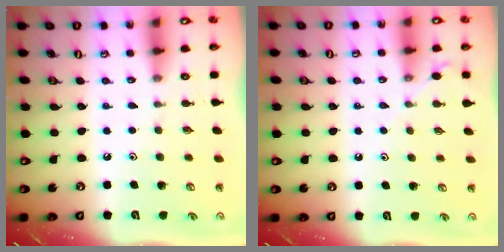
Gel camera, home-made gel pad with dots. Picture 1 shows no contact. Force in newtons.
{"total": 4.8, "press": 4.8, "slide": 0.6}